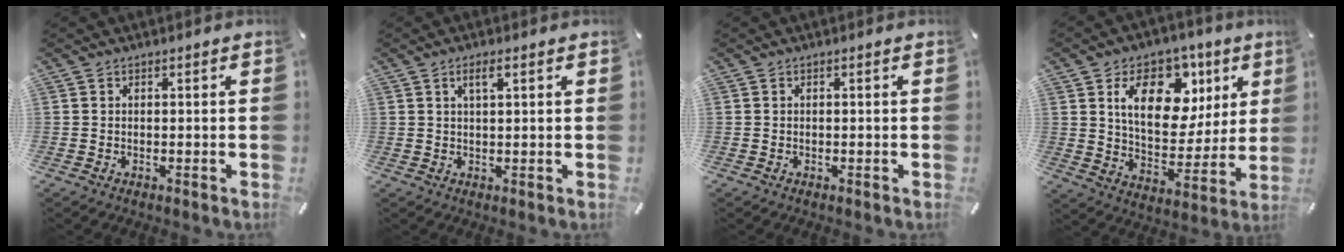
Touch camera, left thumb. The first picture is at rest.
{"total": 3.0, "force": [1.4, 0.9, 2.5], "torque": [-0.046, 0.001, 0.020]}
{"total": 0.0}
{"total": 17.6, "force": [7.9, 11.2, 11.0], "torque": [-0.169, -0.026, 0.137]}